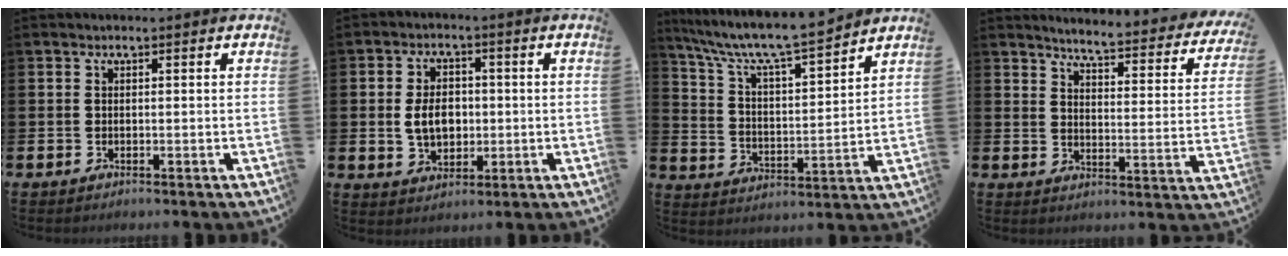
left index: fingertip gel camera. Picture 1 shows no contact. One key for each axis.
{"total": 5.5, "fx": 0.1, "fy": 3.9, "fz": 3.8, "tx": -0.058, "ty": 0.006, "tz": -0.006}
{"total": 9.4, "fx": 8.7, "fy": 1.0, "fz": 3.4, "tx": -0.097, "ty": -0.063, "tz": 0.147}
{"total": 4.8, "fx": 4.6, "fy": 0.2, "fz": 1.2, "tx": -0.041, "ty": -0.045, "tz": 0.071}